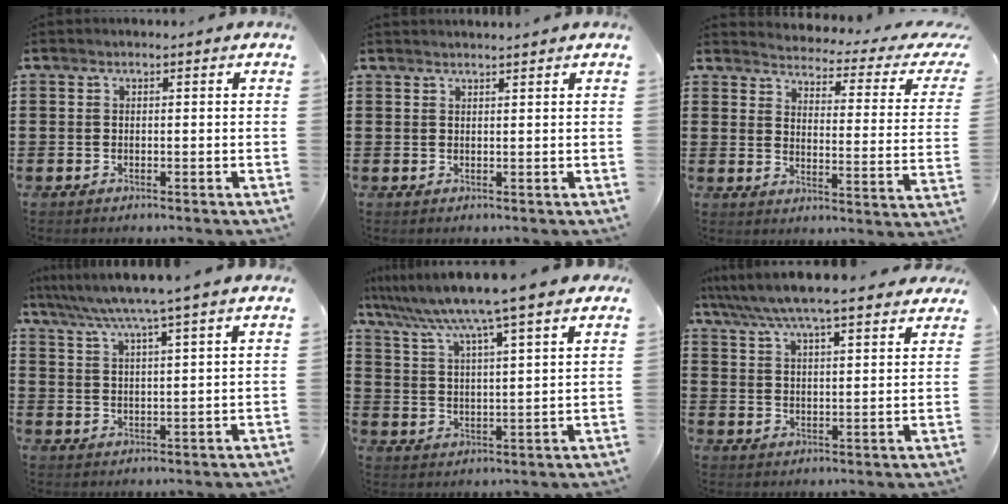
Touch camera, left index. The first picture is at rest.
{"total": 1.2, "force": [1.2, -0.3, 0.1], "torque": [-0.002, -0.003, 0.025]}
{"total": 2.6, "force": [2.3, -0.2, 1.1], "torque": [-0.032, -0.033, 0.027]}
{"total": 6.0, "force": [5.1, -1.1, 2.9], "torque": [-0.075, -0.029, 0.086]}
{"total": 7.3, "force": [6.2, -1.4, 3.6], "torque": [-0.093, -0.045, 0.098]}
{"total": 6.7, "force": [6.2, 0.0, 2.5], "torque": [-0.073, -0.033, 0.107]}